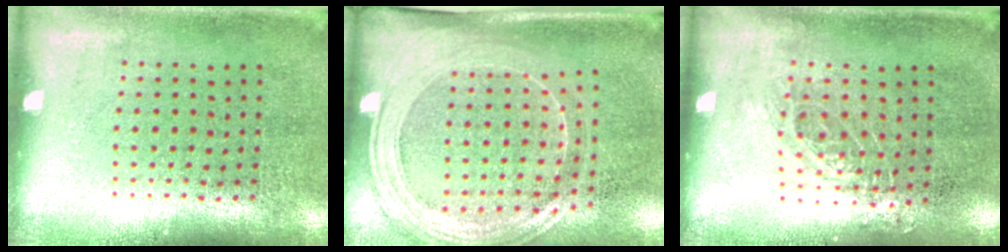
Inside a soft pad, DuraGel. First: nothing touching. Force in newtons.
{"total": 2.1, "press": 1.8, "slide": 1.1}
{"total": 0.8, "press": 0.8, "slide": 0.2}